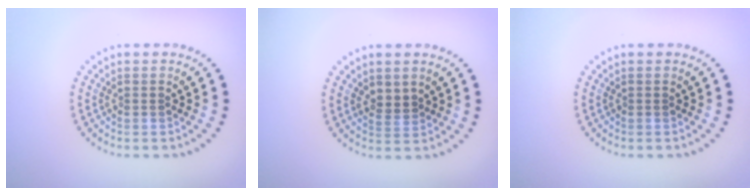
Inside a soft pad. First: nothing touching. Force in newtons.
{"total": 1.6, "press": 1.5, "slide": 0.5}
{"total": 0.0}